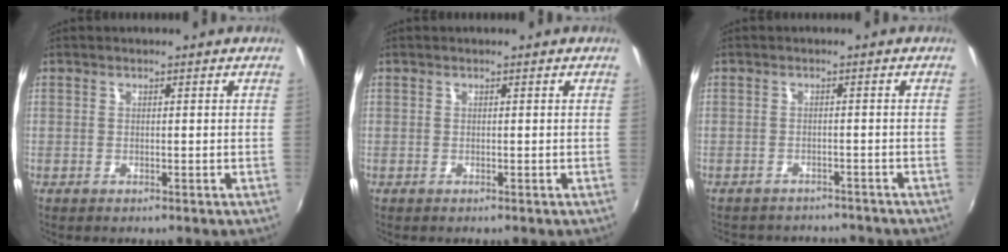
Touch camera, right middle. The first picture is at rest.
{"total": 0.0}
{"total": 9.6, "force": [-8.8, 2.9, 2.8], "torque": [-0.068, -0.018, -0.119]}